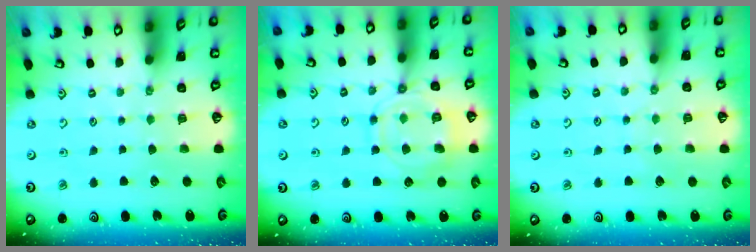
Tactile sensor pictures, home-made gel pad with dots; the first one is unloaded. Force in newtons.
{"total": 12.3, "press": 12.2, "slide": 1.4}
{"total": 2.8, "press": 2.7, "slide": 0.5}